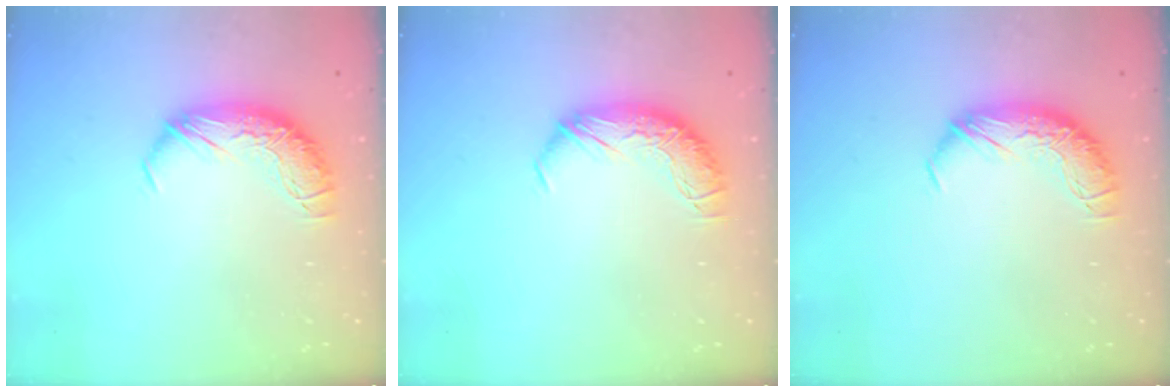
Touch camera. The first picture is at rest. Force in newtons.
{"total": 0.0}
{"total": 0.0}